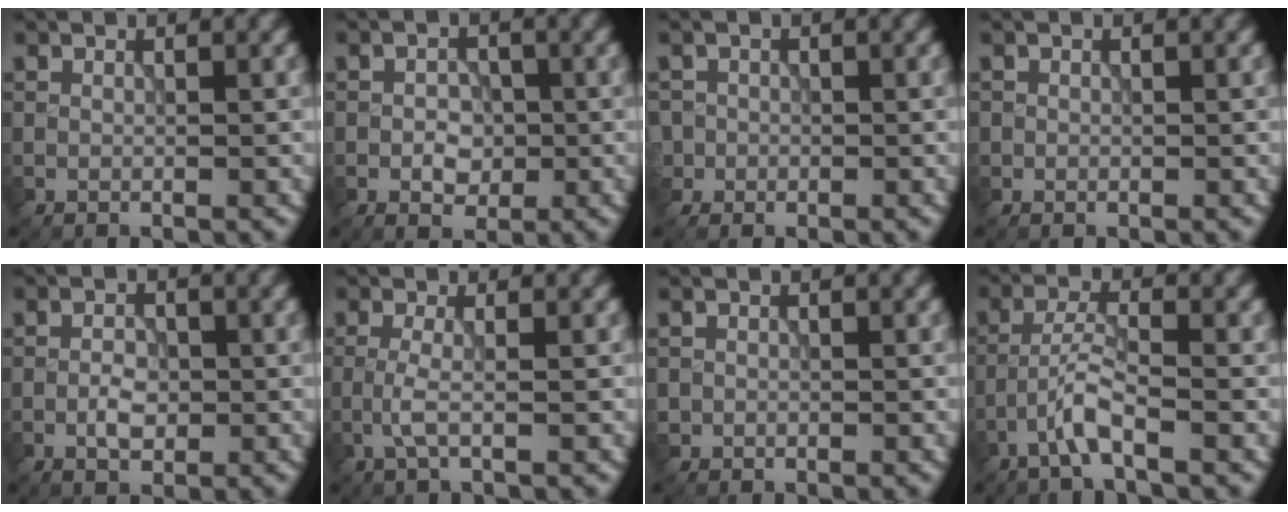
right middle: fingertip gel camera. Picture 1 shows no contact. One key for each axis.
{"total": 2.4, "fx": -0.6, "fy": 1.8, "fz": 1.5, "tx": -0.022, "ty": -0.002, "tz": -0.012}
{"total": 2.1, "fx": -0.6, "fy": 2.1, "fz": 0.1, "tx": 0.004, "ty": 0.008, "tz": -0.011}
{"total": 0.5, "fx": 0.0, "fy": 0.5, "fz": 0.0, "tx": 0.007, "ty": -0.003, "tz": -0.003}
{"total": 2.2, "fx": -0.7, "fy": 1.3, "fz": 1.7, "tx": -0.030, "ty": 0.002, "tz": -0.014}
{"total": 1.8, "fx": -0.6, "fy": 0.2, "fz": 1.6, "tx": -0.039, "ty": 0.002, "tz": -0.016}
{"total": 0.8, "fx": -0.2, "fy": 0.7, "fz": 0.0, "tx": 0.008, "ty": -0.005, "tz": -0.006}
{"total": 3.1, "fx": -1.8, "fy": 0.4, "fz": 2.5, "tx": -0.052, "ty": 0.011, "tz": -0.043}